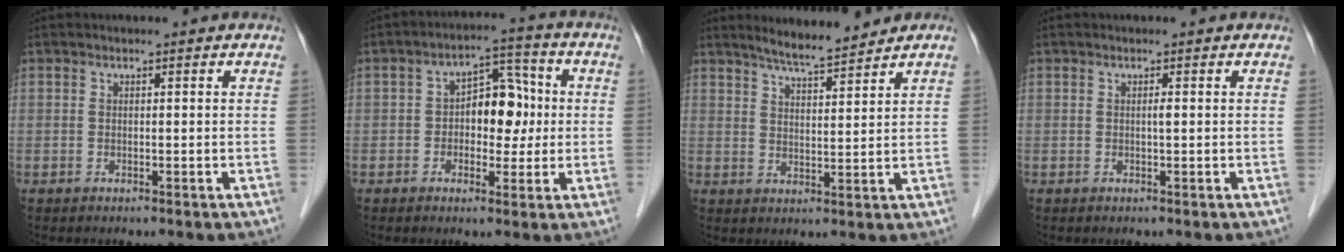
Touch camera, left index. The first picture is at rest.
{"total": 7.8, "force": [-0.1, 4.4, 6.4], "torque": [-0.096, 0.032, -0.002]}
{"total": 5.9, "force": [5.4, 0.3, 2.2], "torque": [-0.041, 0.004, 0.096]}
{"total": 0.5, "force": [0.0, 0.0, 0.5], "torque": [-0.010, 0.000, 0.001]}